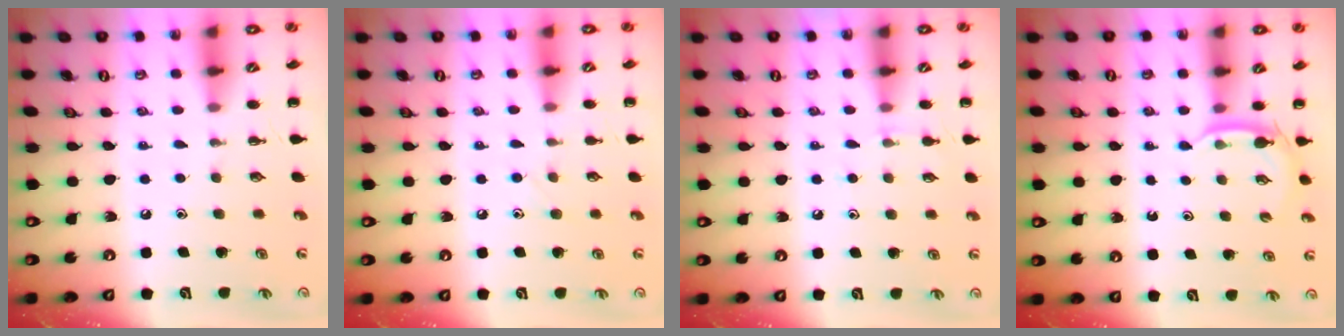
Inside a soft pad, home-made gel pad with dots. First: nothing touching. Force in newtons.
{"total": 4.9, "press": 4.6, "slide": 1.7}
{"total": 5.7, "press": 5.4, "slide": 1.7}
{"total": 3.2, "press": 3.0, "slide": 1.1}